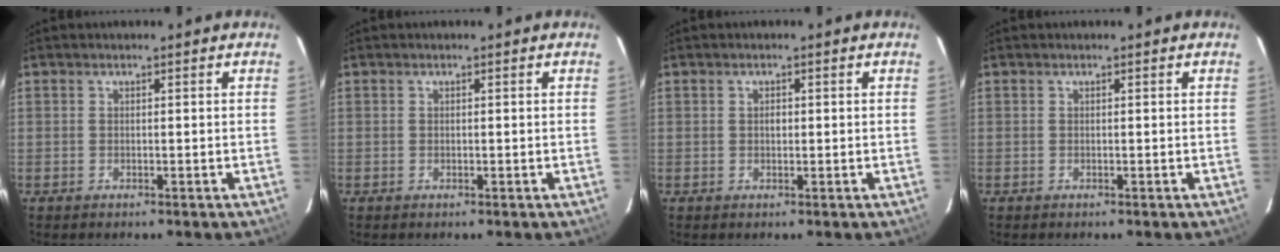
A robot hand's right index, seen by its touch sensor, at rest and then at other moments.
{"total": 0.0}
{"total": 1.0, "force": [0.1, 0.8, 0.7], "torque": [-0.011, 0.004, 0.001]}
{"total": 0.0}